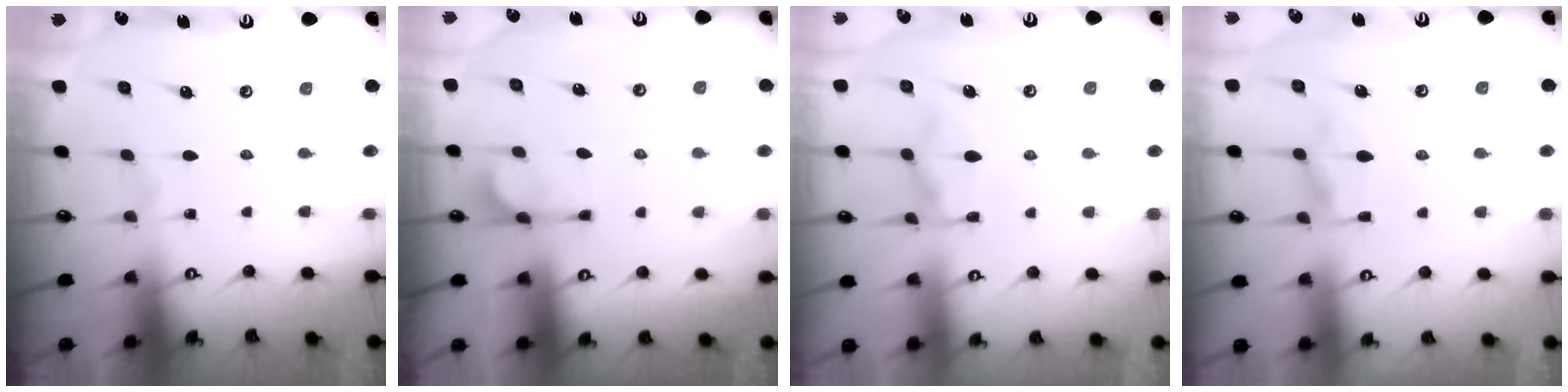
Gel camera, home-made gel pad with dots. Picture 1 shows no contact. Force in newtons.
{"total": 6.1, "press": 5.9, "slide": 1.4}
{"total": 6.1, "press": 5.9, "slide": 1.3}
{"total": 2.1, "press": 1.4, "slide": 1.5}